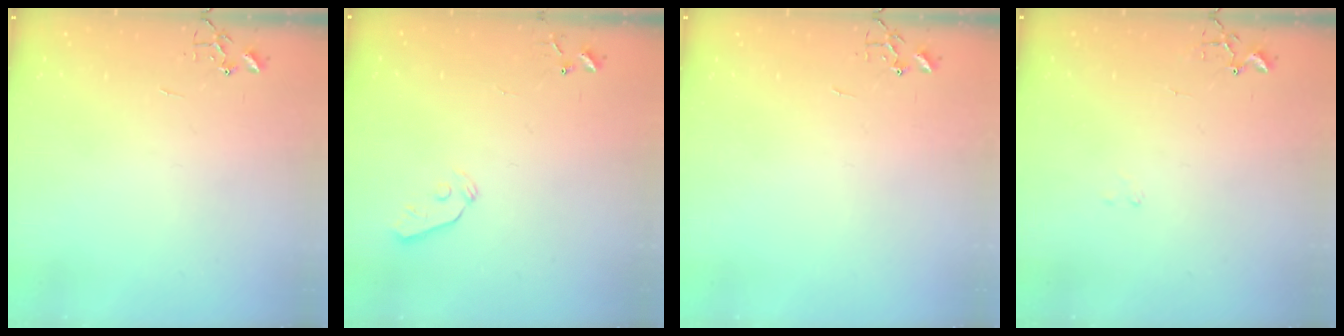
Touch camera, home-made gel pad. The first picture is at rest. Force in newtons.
{"total": 3.3, "press": 3.2, "slide": 0.8}
{"total": 0.0}
{"total": 8.6, "press": 8.5, "slide": 0.7}